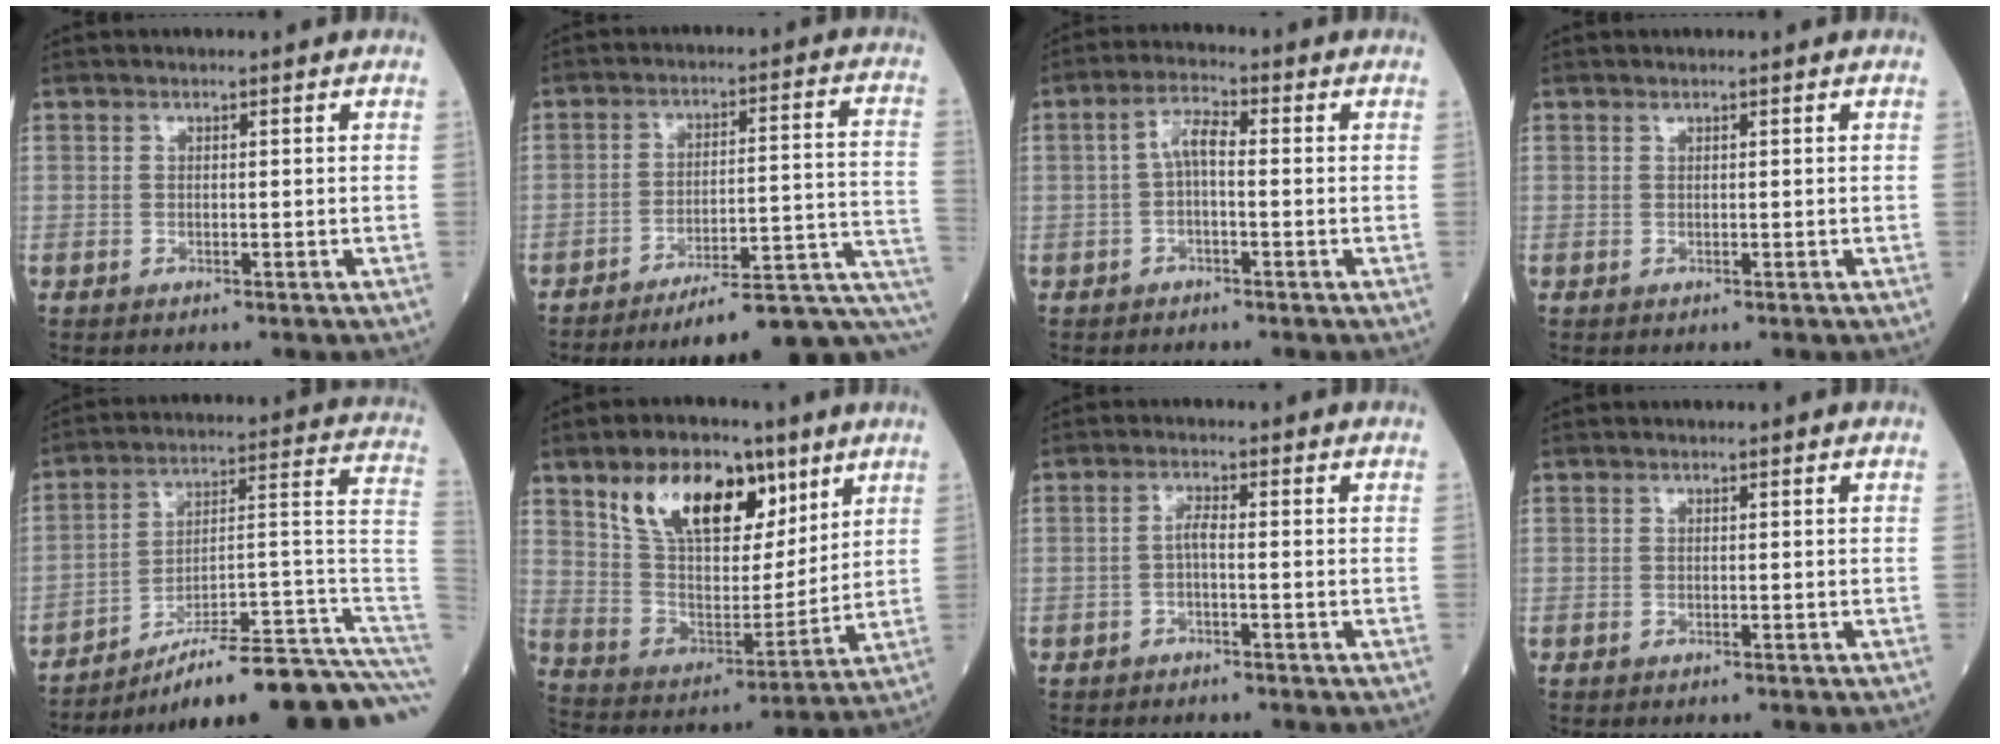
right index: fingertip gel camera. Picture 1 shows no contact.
{"total": 16.0, "force": [-12.8, 0.3, 9.6], "torque": [-0.074, 0.038, -0.178]}
{"total": 4.2, "force": [-0.2, 1.3, 4.0], "torque": [-0.077, 0.011, -0.005]}
{"total": 0.0}
{"total": 24.0, "force": [-19.0, 1.1, 14.5], "torque": [-0.114, 0.038, -0.276]}
{"total": 17.4, "force": [9.6, 8.4, 11.8], "torque": [-0.215, 0.019, 0.179]}
{"total": 1.9, "force": [-0.6, 0.2, 1.8], "torque": [-0.036, 0.001, -0.013]}
{"total": 0.0}